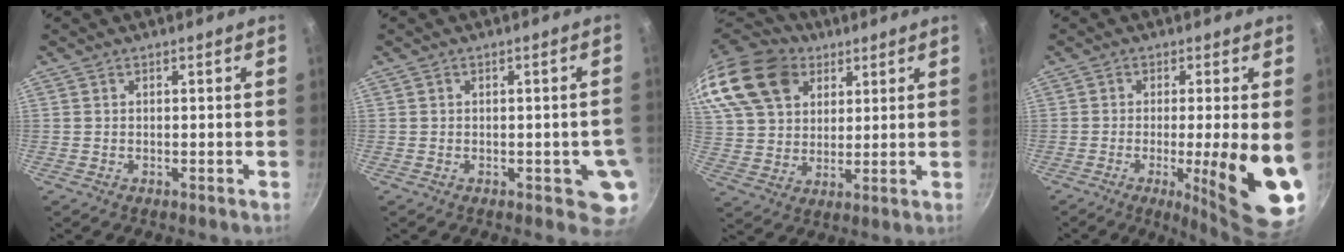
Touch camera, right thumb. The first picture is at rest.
{"total": 5.3, "force": [-1.0, 2.6, 4.4], "torque": [-0.024, 0.001, -0.012]}
{"total": 22.0, "force": [12.1, 15.3, 10.1], "torque": [-0.217, 0.005, 0.229]}
{"total": 14.8, "force": [-2.6, 2.2, 14.4], "torque": [-0.195, -0.016, -0.034]}